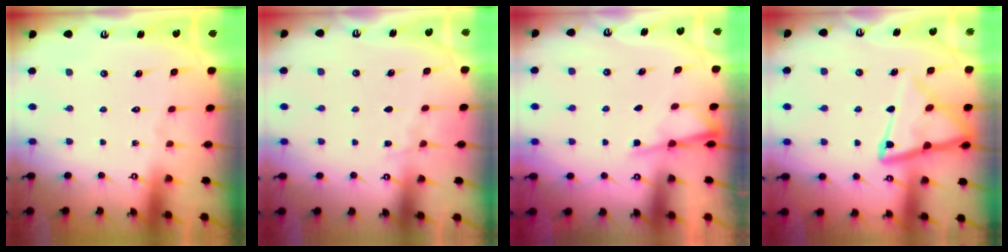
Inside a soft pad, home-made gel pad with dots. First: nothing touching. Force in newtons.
{"total": 4.0, "press": 4.0, "slide": 0.5}
{"total": 3.4, "press": 3.4, "slide": 0.6}
{"total": 13.2, "press": 13.1, "slide": 1.4}